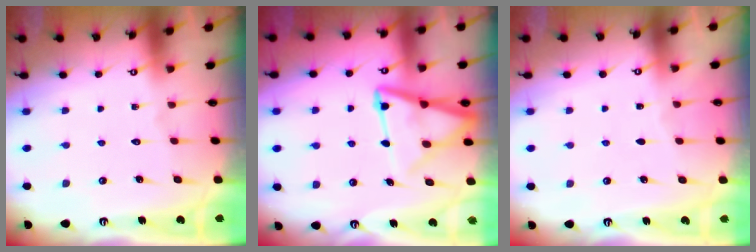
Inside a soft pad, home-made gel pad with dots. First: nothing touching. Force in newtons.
{"total": 11.8, "press": 11.7, "slide": 1.2}
{"total": 2.4, "press": 2.4, "slide": 0.3}